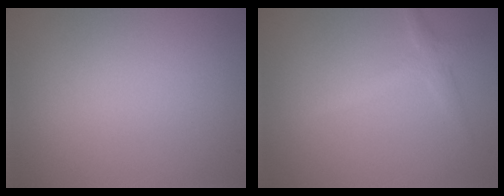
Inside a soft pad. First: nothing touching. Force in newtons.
{"total": 1.8, "press": 1.8, "slide": 0.1}